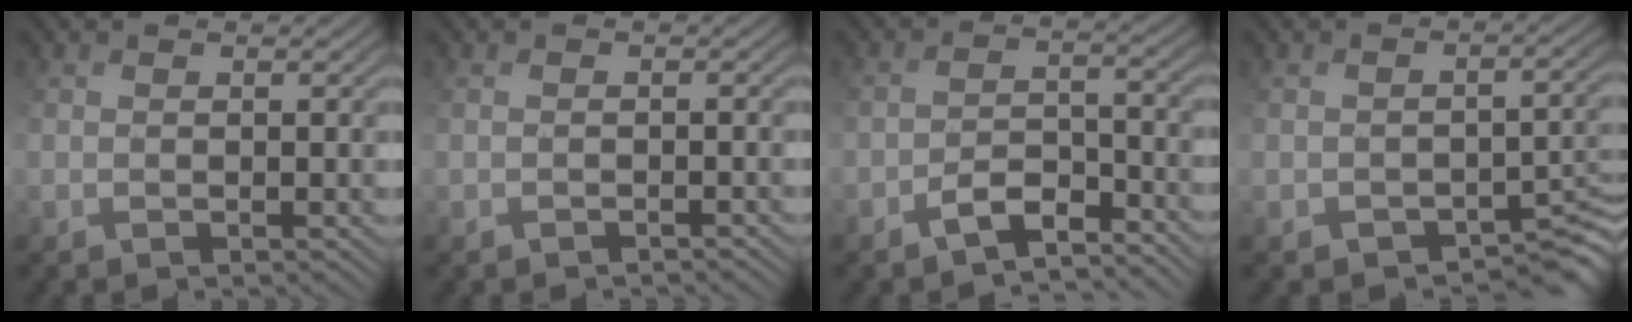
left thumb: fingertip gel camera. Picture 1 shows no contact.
{"total": 0.9, "force": [-0.9, -0.1, 0.0], "torque": [0.009, -0.001, -0.015]}
{"total": 4.2, "force": [-3.6, 1.0, 1.9], "torque": [-0.025, 0.007, -0.066]}
{"total": 5.8, "force": [-4.1, 3.2, 2.6], "torque": [-0.023, -0.015, -0.052]}